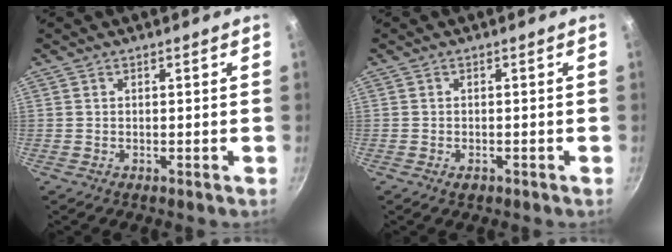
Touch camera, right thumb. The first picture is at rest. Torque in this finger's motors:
{"motor_torque": [0.03, -0.04, -0.20, -0.18, 0.05]}